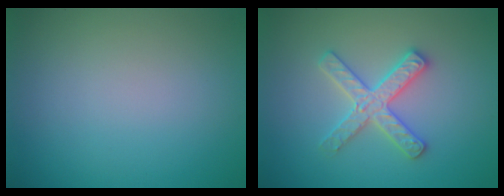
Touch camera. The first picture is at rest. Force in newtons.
{"total": 2.9, "press": 2.9, "slide": 0.5}